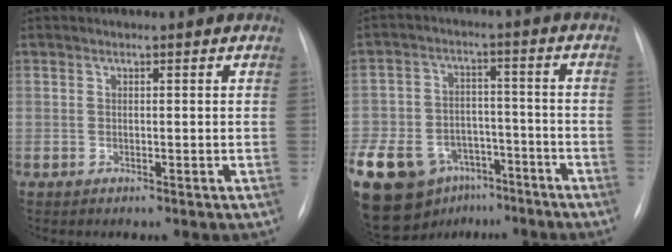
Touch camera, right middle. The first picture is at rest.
{"total": 24.7, "force": [-14.1, 16.2, 12.1], "torque": [-0.349, -0.002, -0.225]}